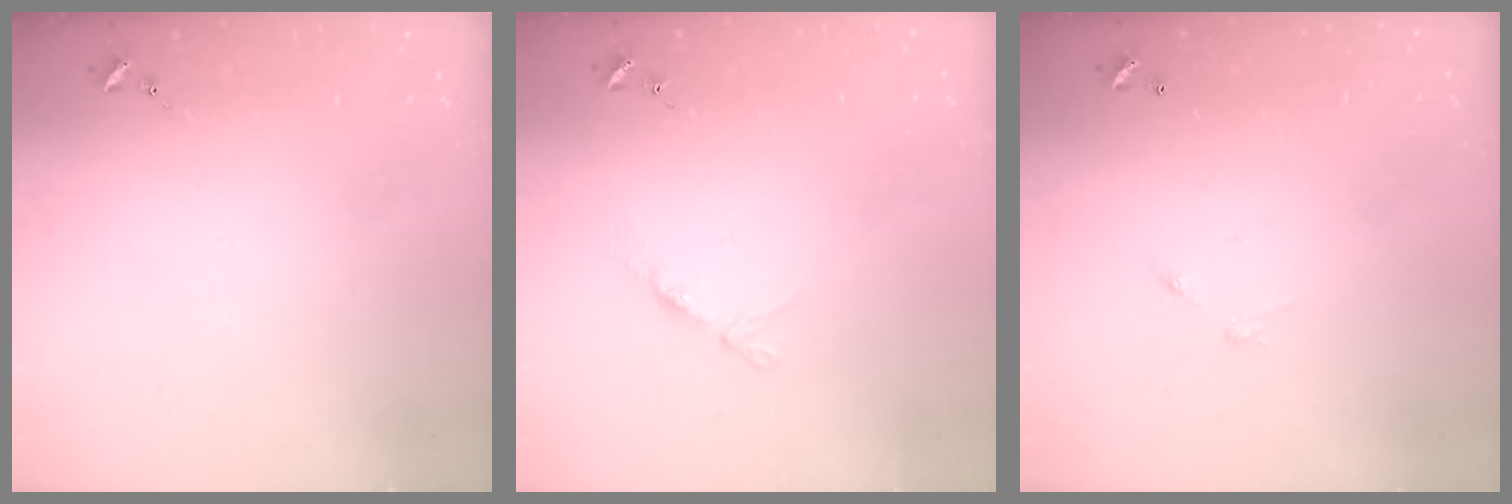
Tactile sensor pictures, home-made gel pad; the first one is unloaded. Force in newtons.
{"total": 5.5, "press": 5.4, "slide": 0.6}
{"total": 4.5, "press": 4.5, "slide": 0.3}